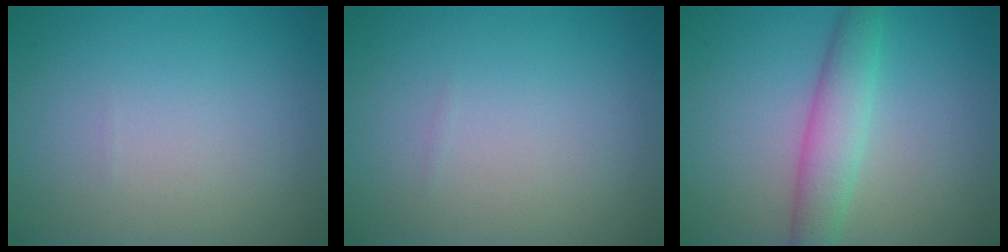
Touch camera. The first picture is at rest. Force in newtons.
{"total": 0.0}
{"total": 3.8, "press": 3.8, "slide": 0.2}